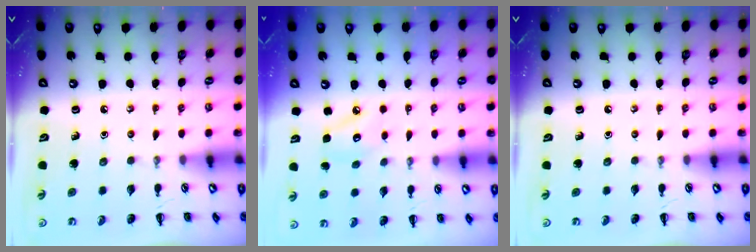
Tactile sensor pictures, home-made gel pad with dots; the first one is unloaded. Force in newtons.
{"total": 5.1, "press": 5.1, "slide": 0.6}
{"total": 0.0}